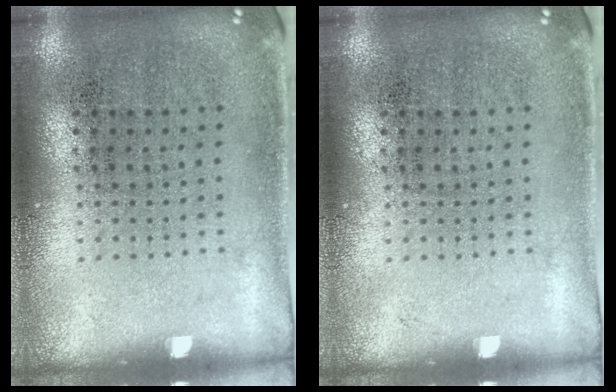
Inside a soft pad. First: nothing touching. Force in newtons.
{"total": 0.0}